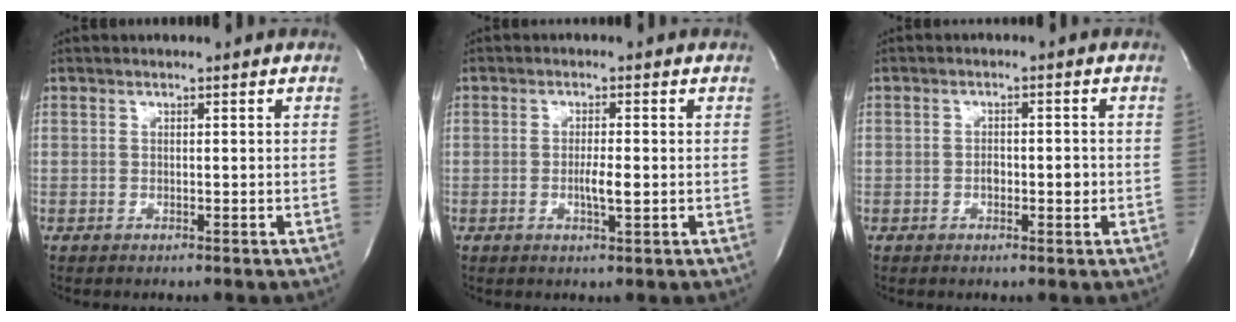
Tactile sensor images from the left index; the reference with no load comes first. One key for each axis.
{"total": 2.7, "fx": -0.7, "fy": 0.2, "fz": 2.6, "tx": -0.050, "ty": -0.007, "tz": -0.012}
{"total": 2.7, "fx": -0.9, "fy": 1.2, "fz": 2.2, "tx": -0.034, "ty": 0.000, "tz": -0.013}